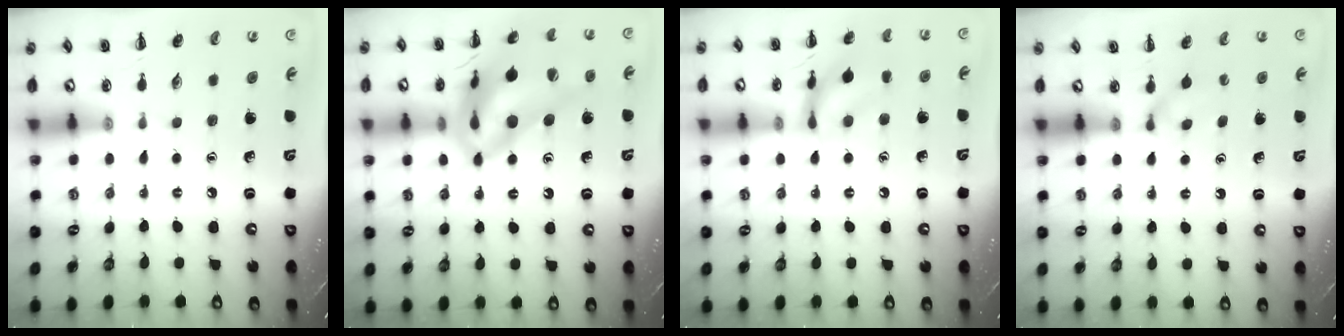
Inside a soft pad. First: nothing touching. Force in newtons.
{"total": 20.1, "press": 19.6, "slide": 4.5}
{"total": 12.6, "press": 12.5, "slide": 1.2}
{"total": 2.8, "press": 2.5, "slide": 1.2}